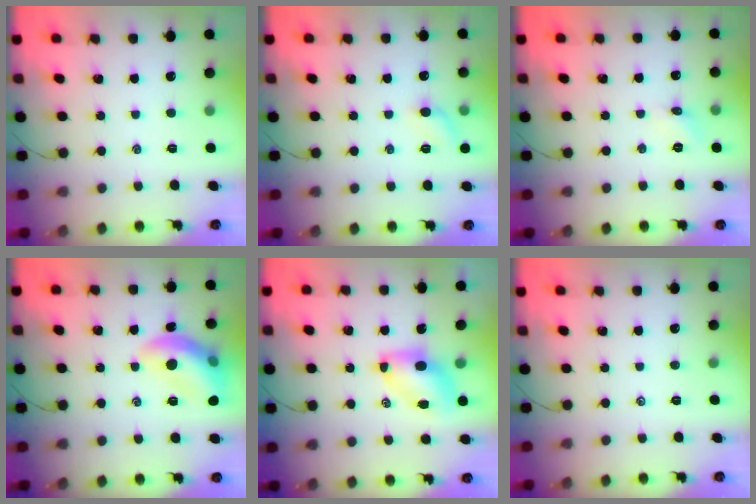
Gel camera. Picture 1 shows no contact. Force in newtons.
{"total": 7.1, "press": 6.7, "slide": 2.2}
{"total": 4.7, "press": 4.4, "slide": 1.6}
{"total": 14.0, "press": 14.0, "slide": 1.2}
{"total": 7.8, "press": 7.7, "slide": 1.3}
{"total": 0.0}